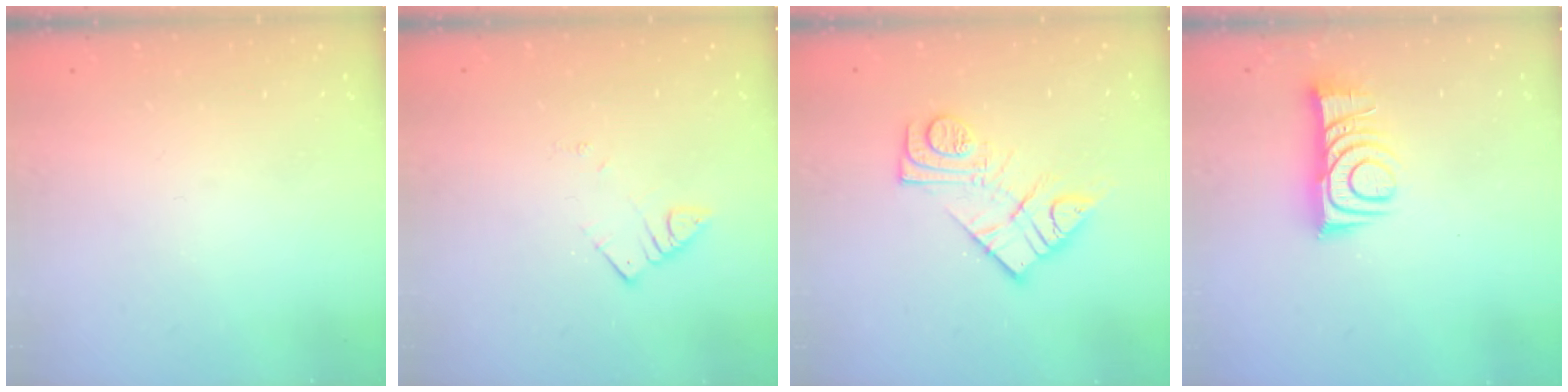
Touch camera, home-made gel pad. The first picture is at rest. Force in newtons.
{"total": 2.8, "press": 2.7, "slide": 0.3}
{"total": 14.0, "press": 14.0, "slide": 0.9}
{"total": 10.2, "press": 10.2, "slide": 0.4}